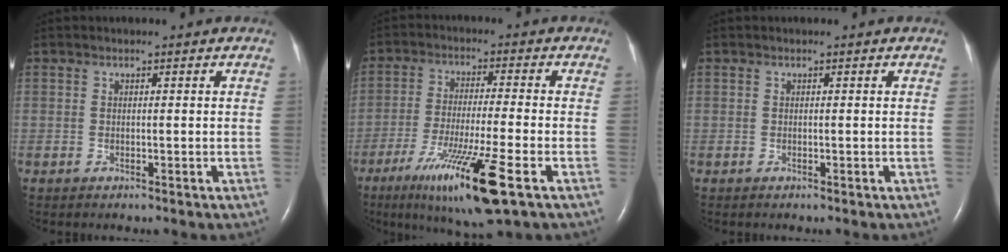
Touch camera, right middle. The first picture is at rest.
{"total": 13.9, "force": [-7.0, 0.1, 12.1], "torque": [-0.224, -0.042, -0.116]}
{"total": 0.0}